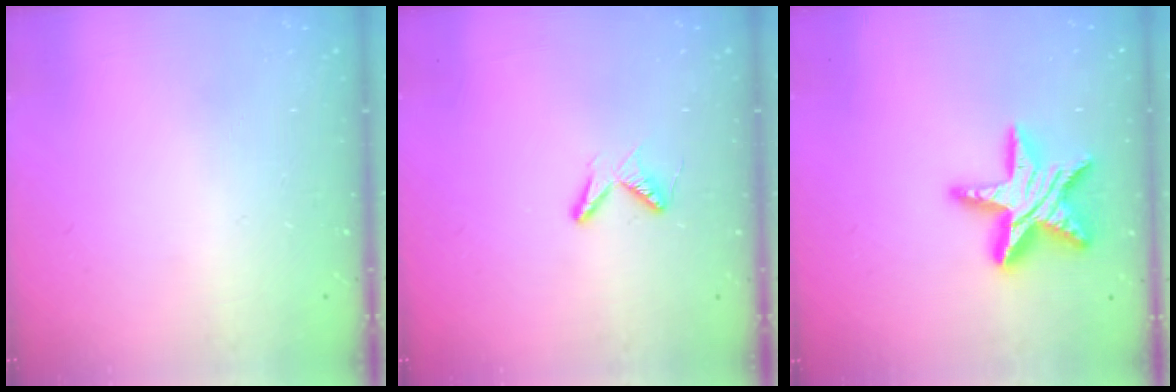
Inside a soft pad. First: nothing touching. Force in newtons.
{"total": 4.6, "press": 4.6, "slide": 0.7}
{"total": 17.7, "press": 17.6, "slide": 0.9}